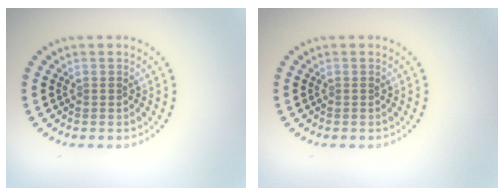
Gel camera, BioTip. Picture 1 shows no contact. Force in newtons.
{"total": 0.0}